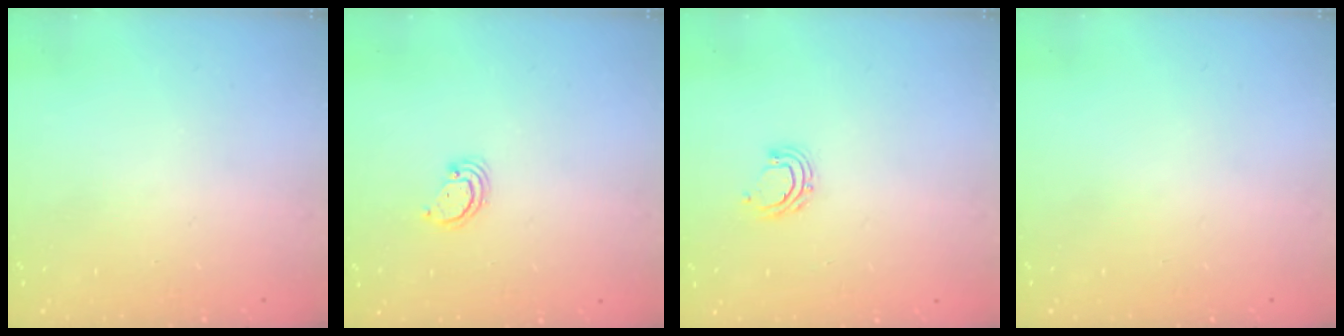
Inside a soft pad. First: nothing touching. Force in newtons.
{"total": 2.3, "press": 2.3, "slide": 0.2}
{"total": 4.9, "press": 4.9, "slide": 0.5}
{"total": 0.0}